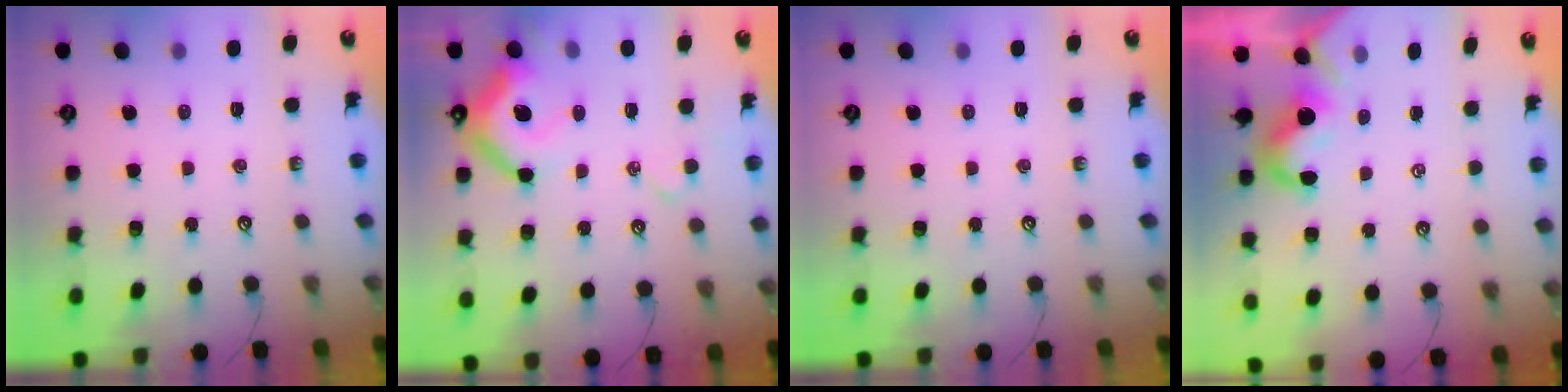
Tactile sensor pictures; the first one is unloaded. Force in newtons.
{"total": 10.7, "press": 10.5, "slide": 2.1}
{"total": 0.0}
{"total": 1.6, "press": 1.3, "slide": 0.8}